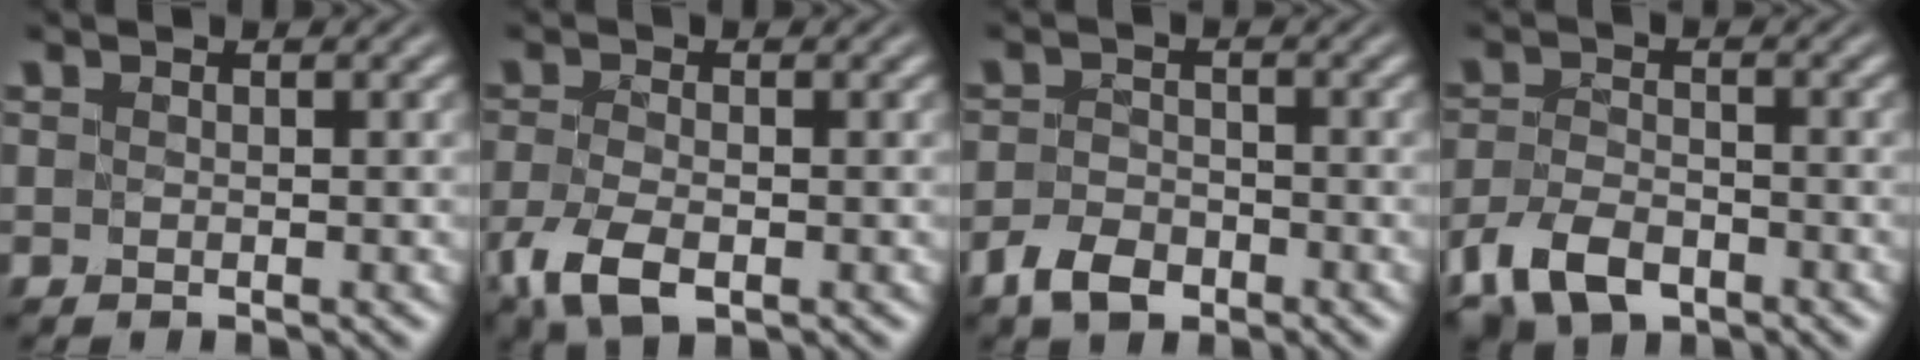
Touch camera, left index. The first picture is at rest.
{"total": 4.0, "force": [-2.1, 1.8, 2.9], "torque": [-0.071, -0.007, -0.043]}
{"total": 3.3, "force": [-2.4, 1.8, 1.5], "torque": [-0.024, -0.002, -0.051]}
{"total": 4.4, "force": [-3.1, 2.2, 2.2], "torque": [-0.046, -0.003, -0.065]}